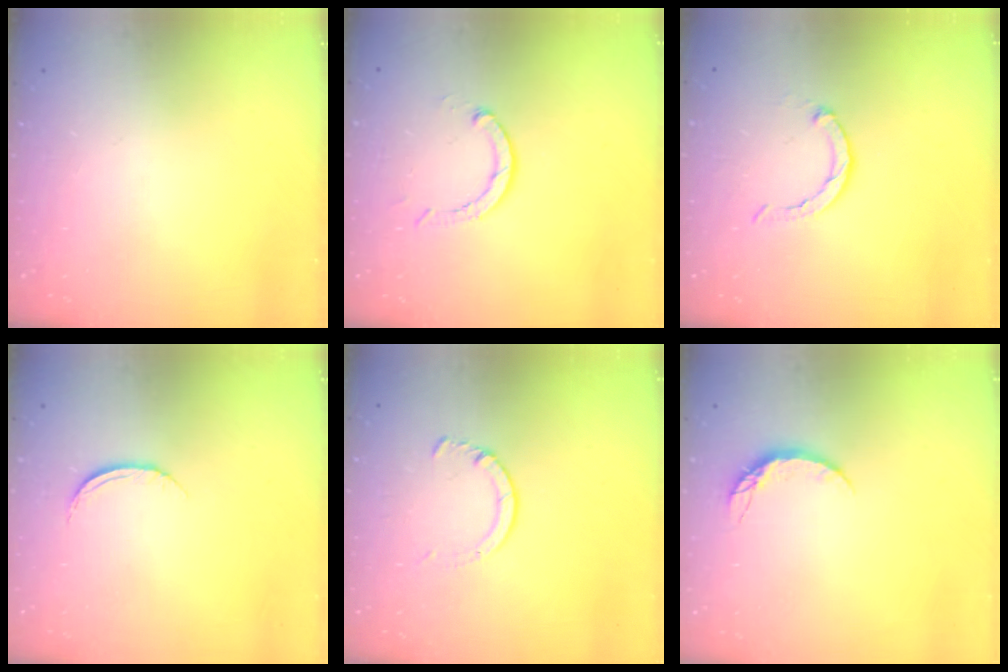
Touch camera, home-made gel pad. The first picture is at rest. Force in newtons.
{"total": 2.9, "press": 2.9, "slide": 0.4}
{"total": 3.1, "press": 3.0, "slide": 0.5}
{"total": 5.0, "press": 4.9, "slide": 0.6}
{"total": 3.3, "press": 3.3, "slide": 0.4}
{"total": 5.3, "press": 5.2, "slide": 0.6}